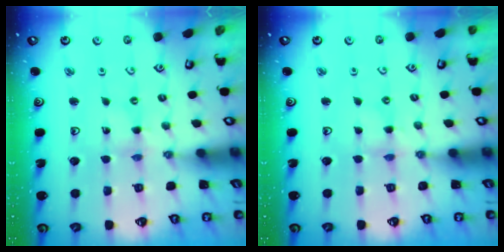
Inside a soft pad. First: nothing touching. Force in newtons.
{"total": 0.6, "press": 0.6, "slide": 0.2}